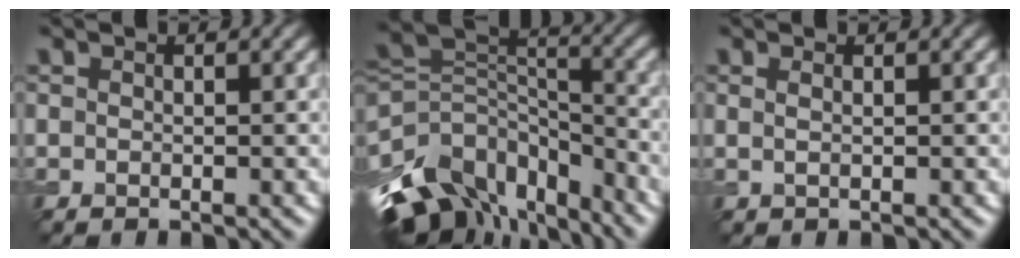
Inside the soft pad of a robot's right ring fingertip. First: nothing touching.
{"total": 11.3, "force": [-7.0, 7.0, 5.5], "torque": [-0.118, 0.005, -0.128]}
{"total": 0.9, "force": [0.4, 0.4, 0.8], "torque": [-0.011, -0.002, 0.002]}